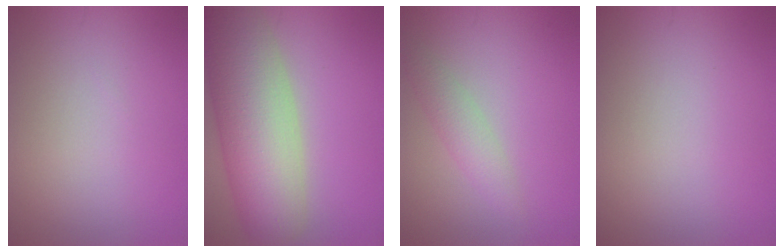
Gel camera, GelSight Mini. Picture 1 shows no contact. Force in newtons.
{"total": 10.4, "press": 10.4, "slide": 0.5}
{"total": 2.1, "press": 2.1, "slide": 0.1}
{"total": 0.0}